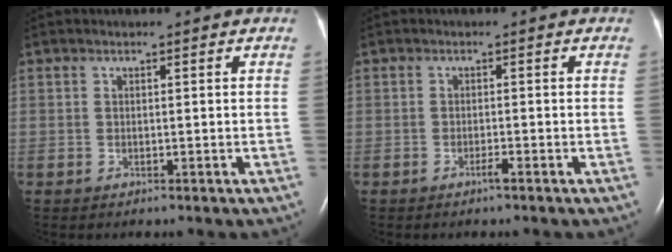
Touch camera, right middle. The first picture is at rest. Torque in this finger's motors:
{"motor_torque": [0.24, -0.18, 0.13, 0.01]}